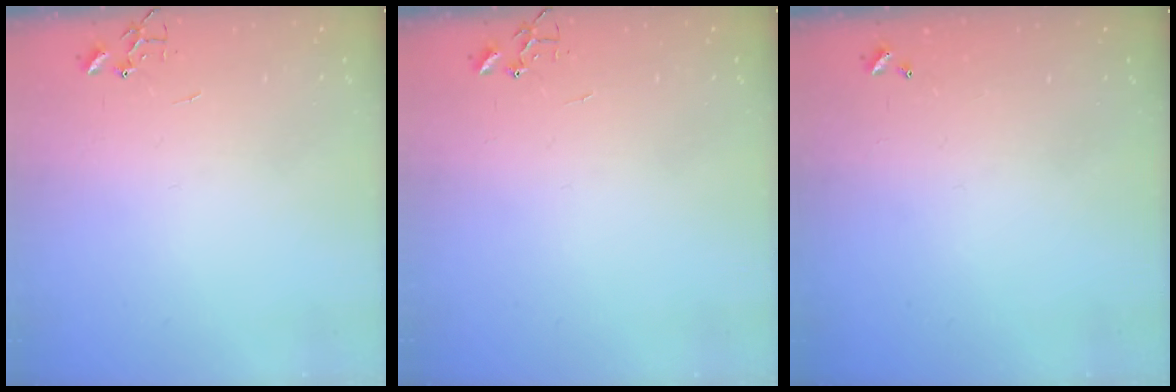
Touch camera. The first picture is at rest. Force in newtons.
{"total": 0.0}
{"total": 0.0}